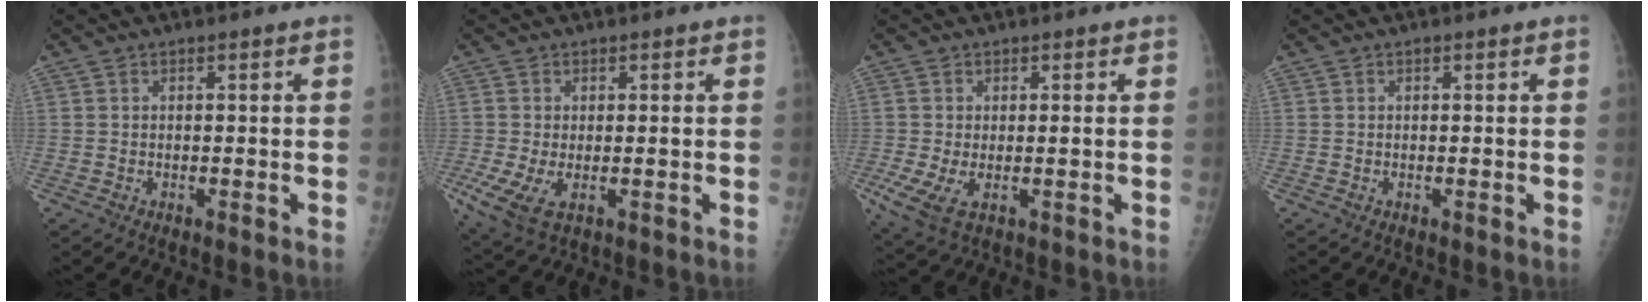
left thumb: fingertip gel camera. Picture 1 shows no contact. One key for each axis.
{"total": 6.3, "fx": -1.4, "fy": 2.8, "fz": 5.4, "tx": -0.127, "ty": -0.011, "tz": -0.017}
{"total": 5.6, "fx": -0.9, "fy": 2.3, "fz": 5.0, "tx": -0.120, "ty": -0.008, "tz": -0.010}
{"total": 0.0}